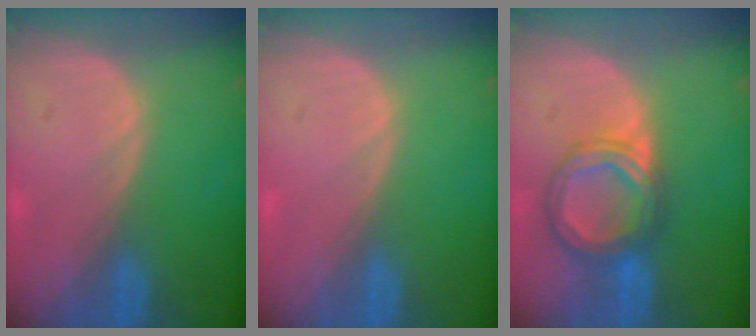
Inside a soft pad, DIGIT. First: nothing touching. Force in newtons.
{"total": 0.0}
{"total": 6.9, "press": 6.8, "slide": 0.5}